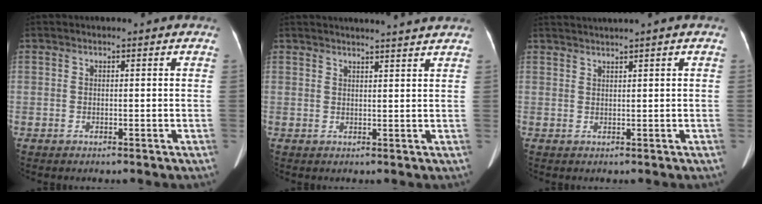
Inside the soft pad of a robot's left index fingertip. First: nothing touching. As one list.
[{"total": 7.1, "force": [6.7, -0.8, 2.3], "torque": [-0.027, 0.008, 0.070]}, {"total": 2.9, "force": [2.4, -1.0, 1.4], "torque": [-0.021, 0.018, 0.047]}]